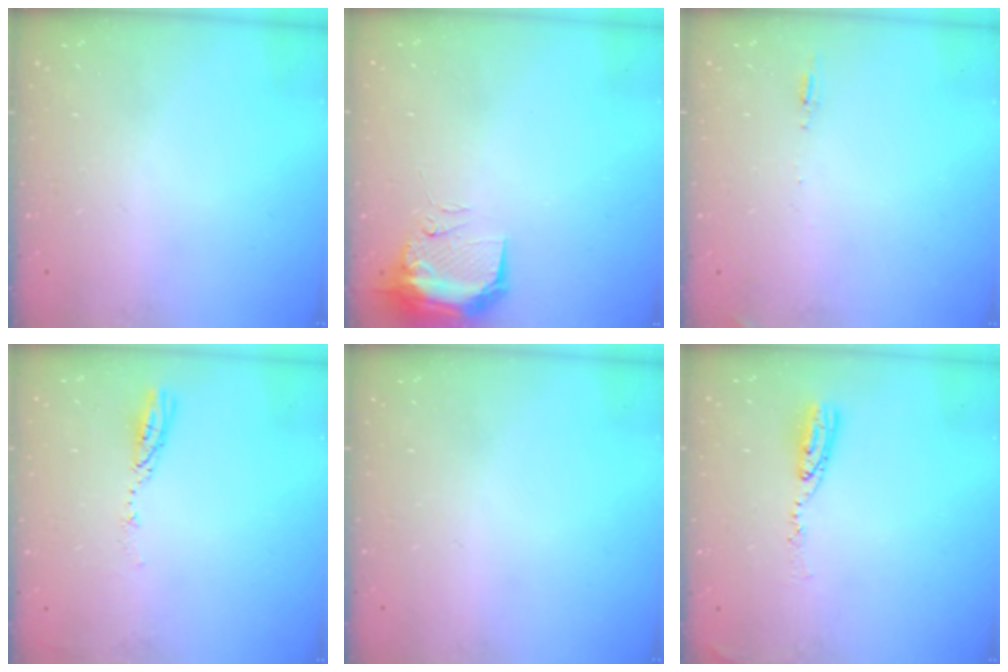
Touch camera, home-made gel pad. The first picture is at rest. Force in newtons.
{"total": 14.8, "press": 11.3, "slide": 9.5}
{"total": 5.0, "press": 4.7, "slide": 1.7}
{"total": 4.0, "press": 3.9, "slide": 0.5}
{"total": 0.0}
{"total": 6.8, "press": 6.8, "slide": 0.6}